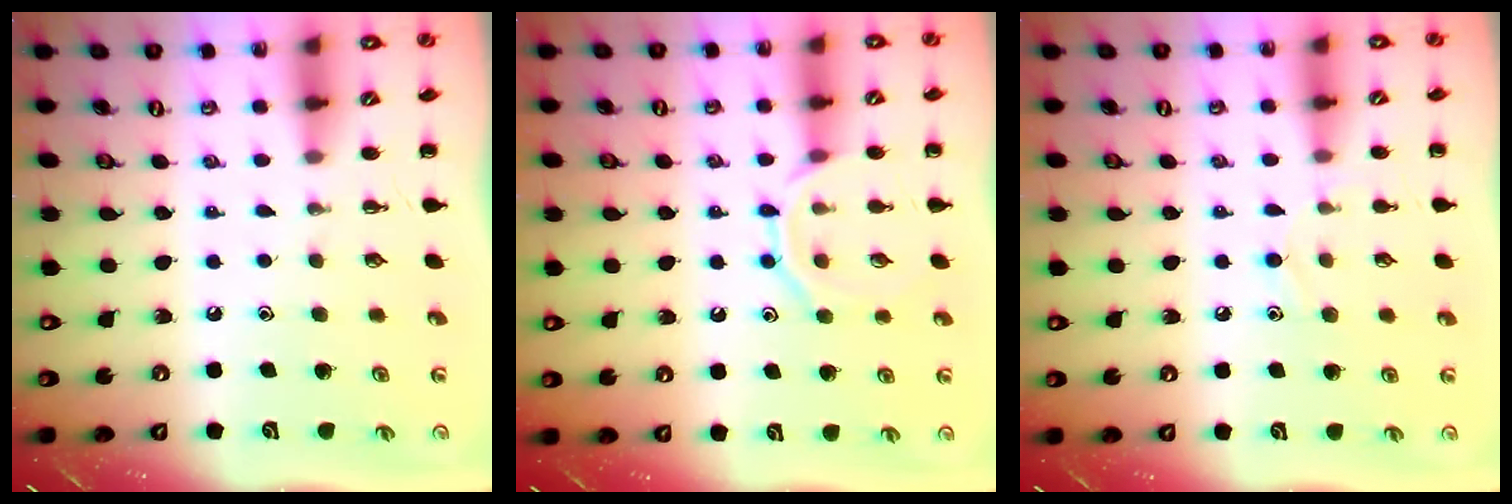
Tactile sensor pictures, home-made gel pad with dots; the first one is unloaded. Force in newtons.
{"total": 9.8, "press": 9.8, "slide": 0.7}
{"total": 8.2, "press": 7.7, "slide": 2.5}